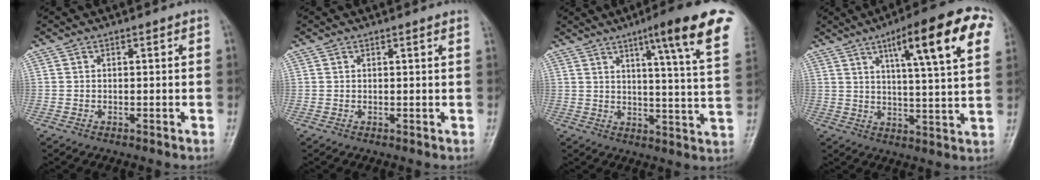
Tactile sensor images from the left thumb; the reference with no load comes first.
{"total": 0.8, "force": [0.7, -0.1, 0.4], "torque": [-0.009, -0.001, 0.009]}
{"total": 17.1, "force": [9.6, 1.2, 14.1], "torque": [-0.179, -0.040, 0.116]}
{"total": 18.1, "force": [8.0, 3.3, 15.9], "torque": [-0.209, -0.009, 0.109]}